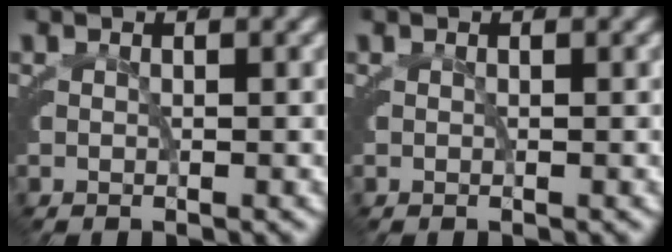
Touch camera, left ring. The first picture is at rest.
{"total": 0.0}